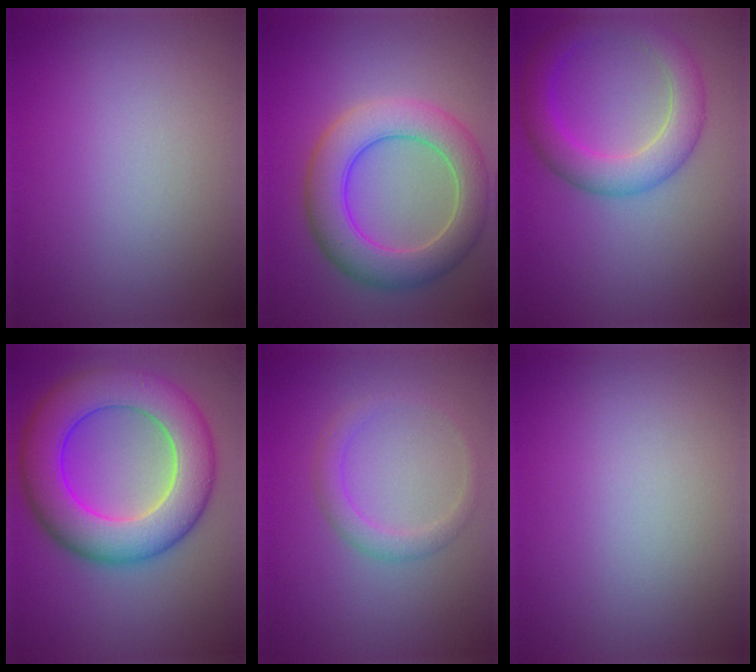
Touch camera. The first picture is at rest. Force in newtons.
{"total": 6.9, "press": 6.9, "slide": 0.5}
{"total": 4.7, "press": 4.7, "slide": 0.1}
{"total": 10.2, "press": 10.2, "slide": 0.1}
{"total": 2.0, "press": 2.0, "slide": 0.0}
{"total": 0.0}